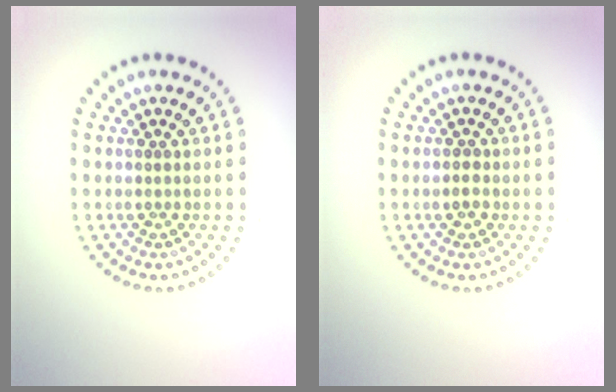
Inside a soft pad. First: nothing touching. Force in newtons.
{"total": 1.2, "press": 1.1, "slide": 0.5}